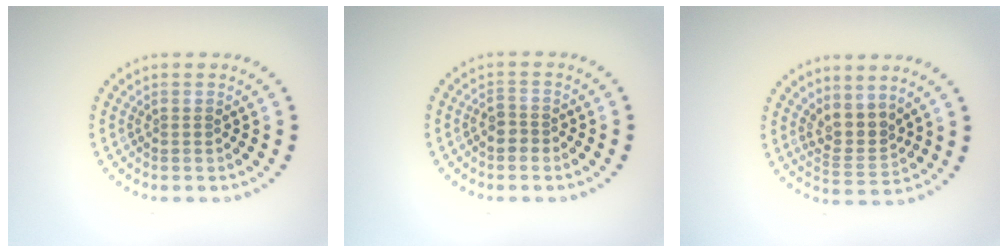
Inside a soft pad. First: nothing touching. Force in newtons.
{"total": 1.3, "press": 1.1, "slide": 0.7}
{"total": 2.8, "press": 2.1, "slide": 1.9}